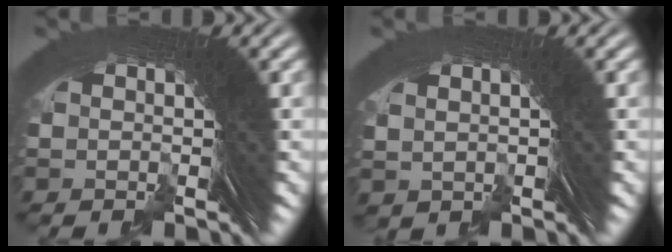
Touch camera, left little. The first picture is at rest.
{"total": 0.9, "force": [0.3, -0.7, 0.3], "torque": [0.011, -0.002, 0.009]}